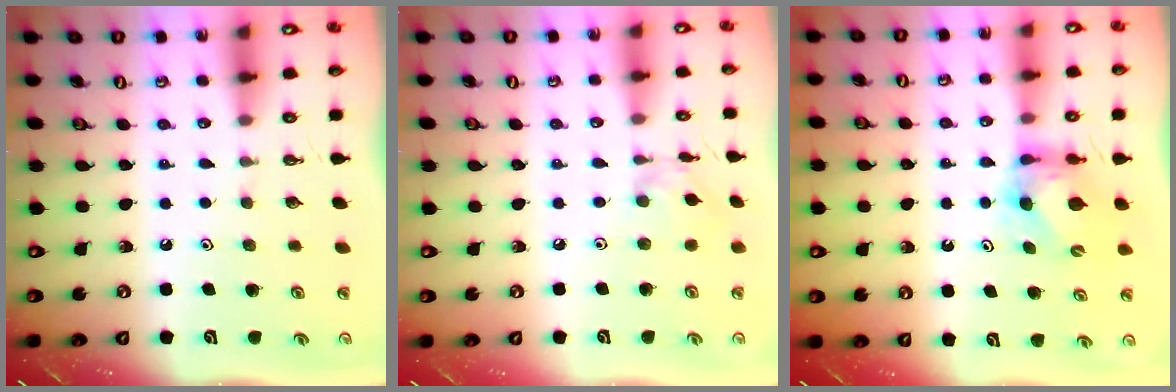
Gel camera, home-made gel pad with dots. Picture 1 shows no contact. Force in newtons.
{"total": 2.4, "press": 2.4, "slide": 0.2}
{"total": 6.7, "press": 6.7, "slide": 0.2}